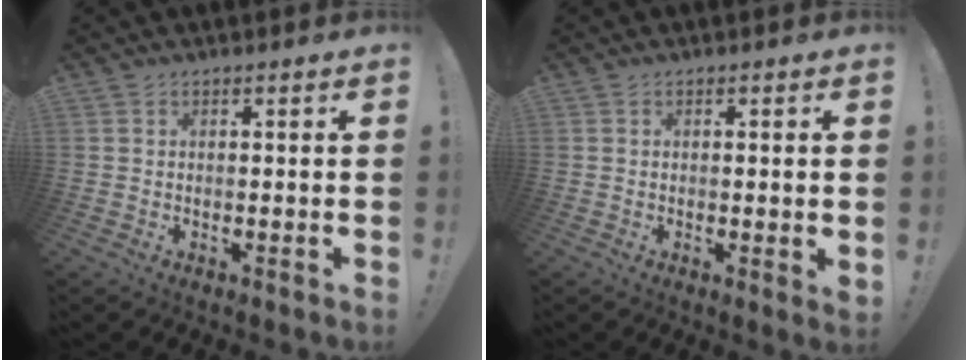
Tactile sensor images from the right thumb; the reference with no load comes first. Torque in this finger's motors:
{"motor_torque": [-0.22, -0.52, 0.12, 0.07, 0.00]}